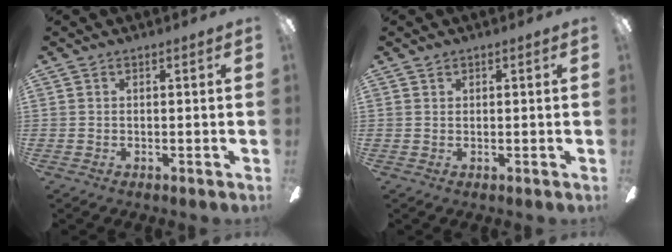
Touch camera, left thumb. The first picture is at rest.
{"total": 0.6, "force": [0.5, 0.4, 0.1], "torque": [-0.003, 0.002, 0.009]}